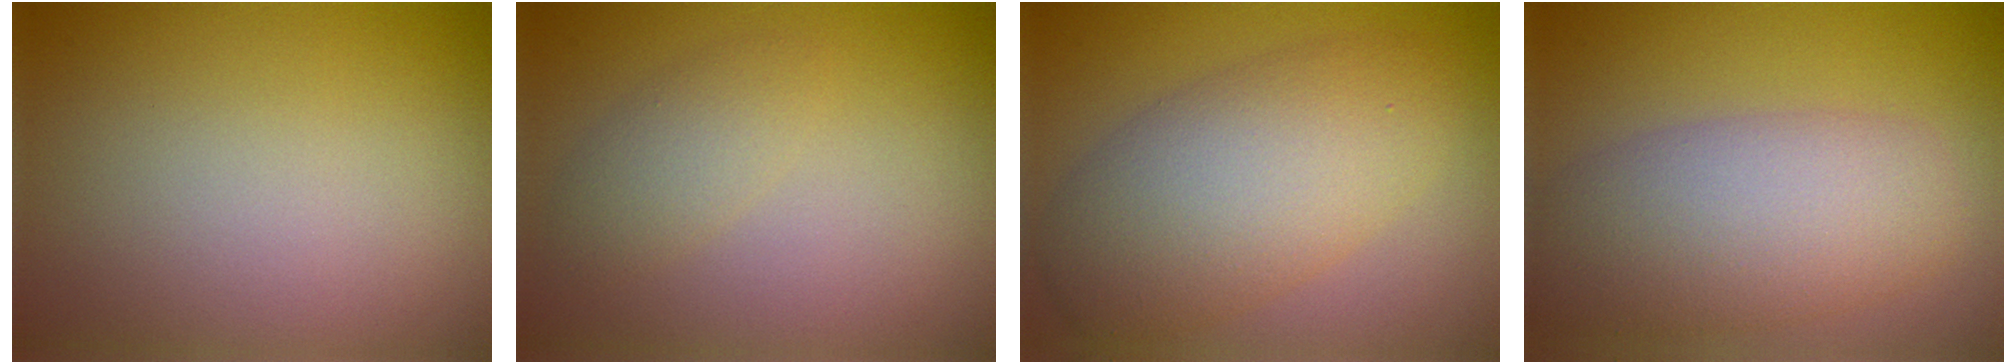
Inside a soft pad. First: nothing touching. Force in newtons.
{"total": 1.9, "press": 1.9, "slide": 0.1}
{"total": 7.5, "press": 7.5, "slide": 0.1}
{"total": 6.8, "press": 6.8, "slide": 0.4}